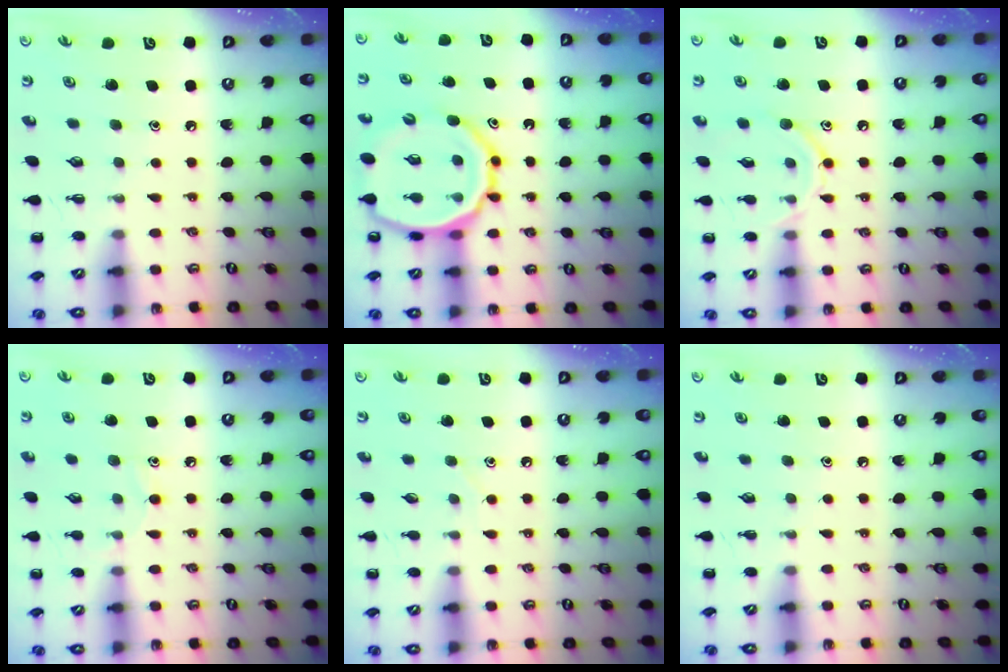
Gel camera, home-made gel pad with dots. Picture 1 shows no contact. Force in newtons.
{"total": 17.7, "press": 17.4, "slide": 3.3}
{"total": 10.2, "press": 10.2, "slide": 1.0}
{"total": 8.2, "press": 7.7, "slide": 2.5}
{"total": 2.4, "press": 2.3, "slide": 0.7}
{"total": 0.0}